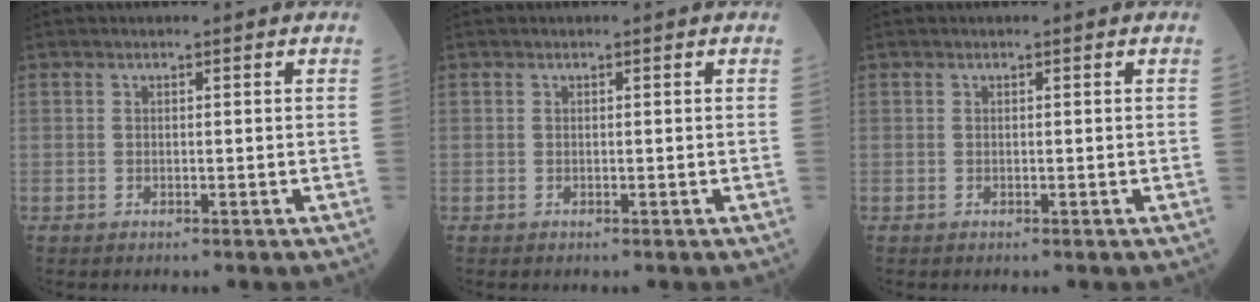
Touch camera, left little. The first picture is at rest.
{"total": 0.0}
{"total": 0.0}